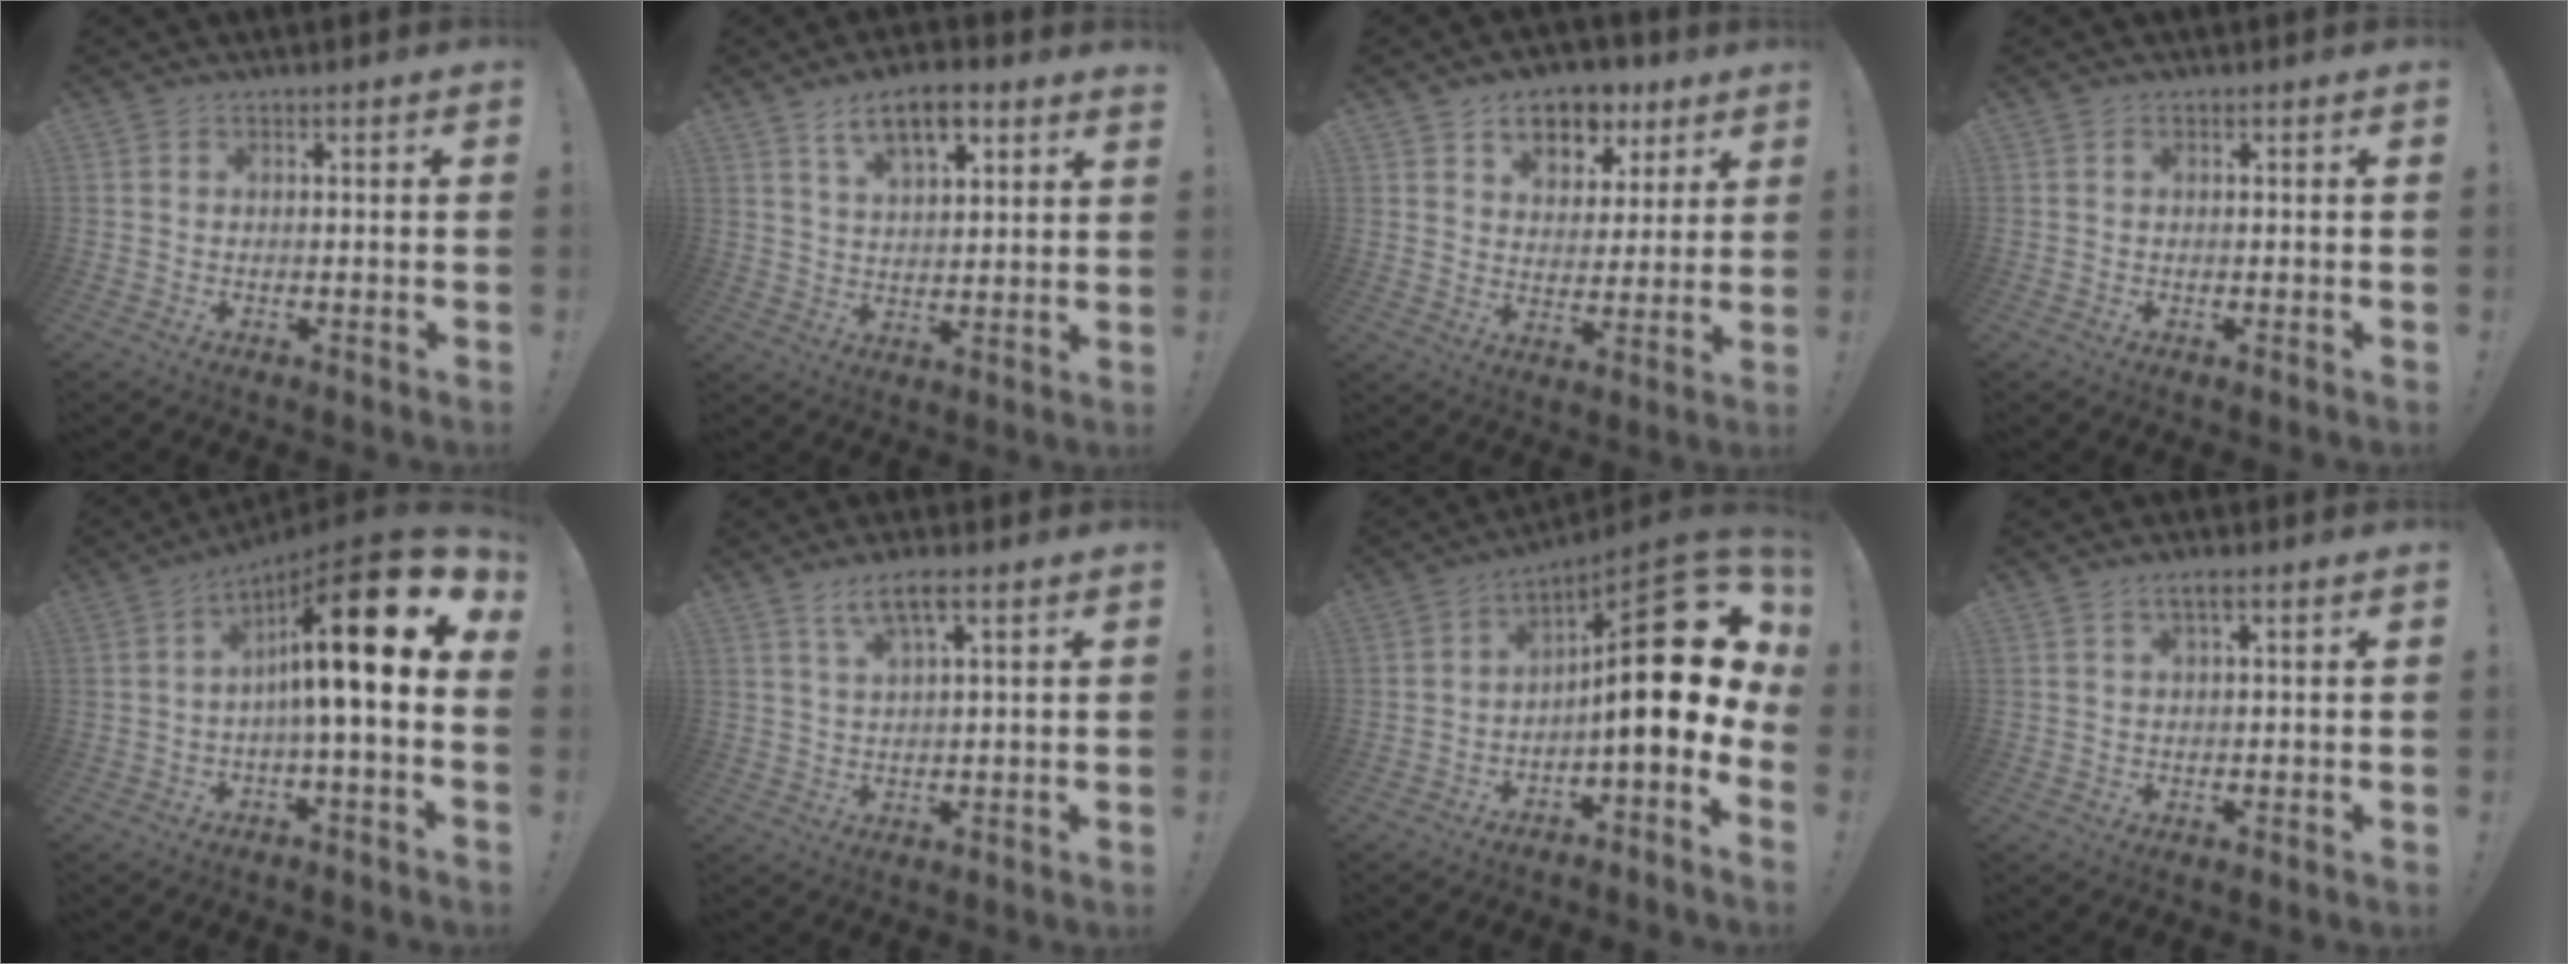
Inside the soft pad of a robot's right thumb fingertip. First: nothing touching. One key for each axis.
{"total": 10.1, "fx": 6.2, "fy": 3.9, "fz": 6.9, "tx": -0.106, "ty": -0.021, "tz": 0.108}
{"total": 9.5, "fx": 5.7, "fy": 6.6, "fz": 3.9, "tx": -0.051, "ty": -0.033, "tz": 0.108}
{"total": 0.0}
{"total": 19.3, "fx": 3.8, "fy": 2.5, "fz": 18.8, "tx": -0.294, "ty": -0.029, "tz": 0.053}
{"total": 5.1, "fx": 3.0, "fy": 0.8, "fz": 4.0, "tx": -0.078, "ty": -0.008, "tz": 0.051}
{"total": 19.0, "fx": 3.0, "fy": 5.3, "fz": 18.0, "tx": -0.260, "ty": -0.021, "tz": 0.053}
{"total": 1.2, "fx": 0.5, "fy": 0.3, "fz": 1.1, "tx": -0.026, "ty": 0.002, "tz": 0.008}